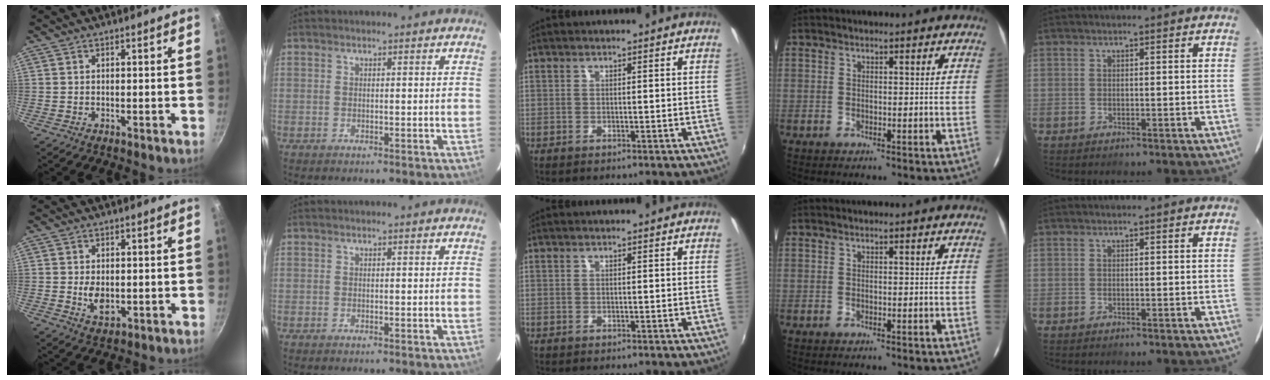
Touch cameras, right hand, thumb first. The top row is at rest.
{"thumb": {"total": 4.5, "force": [-0.3, 2.9, 3.5], "torque": [-0.058, -0.010, 0.001]}}